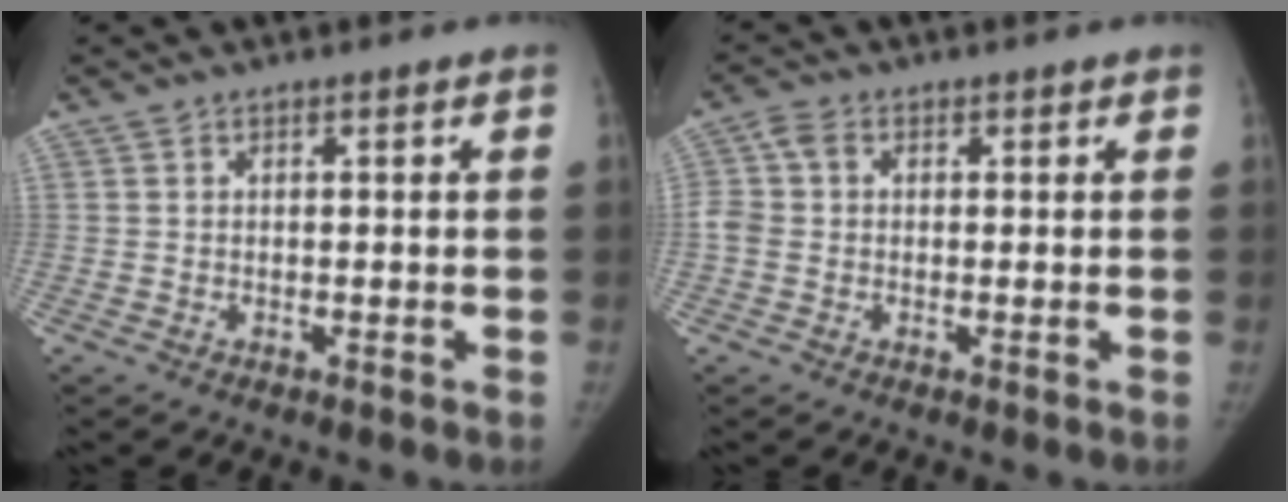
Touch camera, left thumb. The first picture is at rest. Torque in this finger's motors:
{"motor_torque": [-0.32, 0.67, 0.12, 0.64, 0.07]}